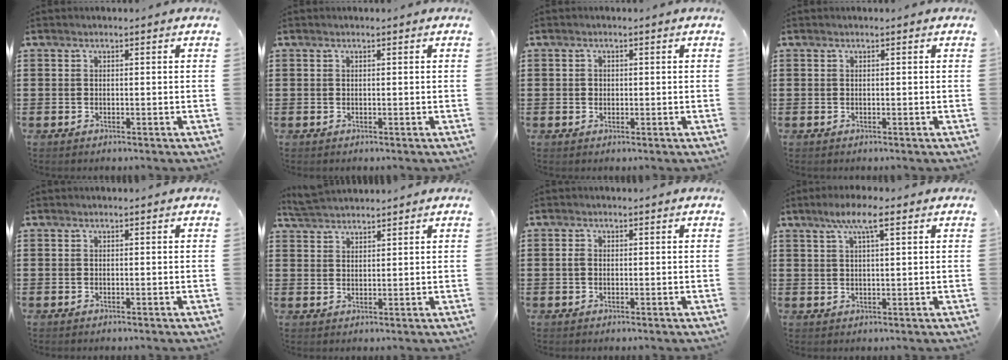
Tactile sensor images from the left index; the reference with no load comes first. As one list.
[{"total": 0.0}, {"total": 0.9, "force": [0.2, 0.9, 0.3], "torque": [-0.008, 0.006, 0.003]}, {"total": 0.0}, {"total": 0.0}, {"total": 3.5, "force": [3.5, 0.3, 0.5], "torque": [-0.021, -0.003, 0.067]}, {"total": 1.3, "force": [0.0, 1.0, 0.8], "torque": [-0.020, 0.006, -0.001]}, {"total": 5.7, "force": [3.1, 1.2, 4.5], "torque": [-0.088, 0.005, 0.051]}]